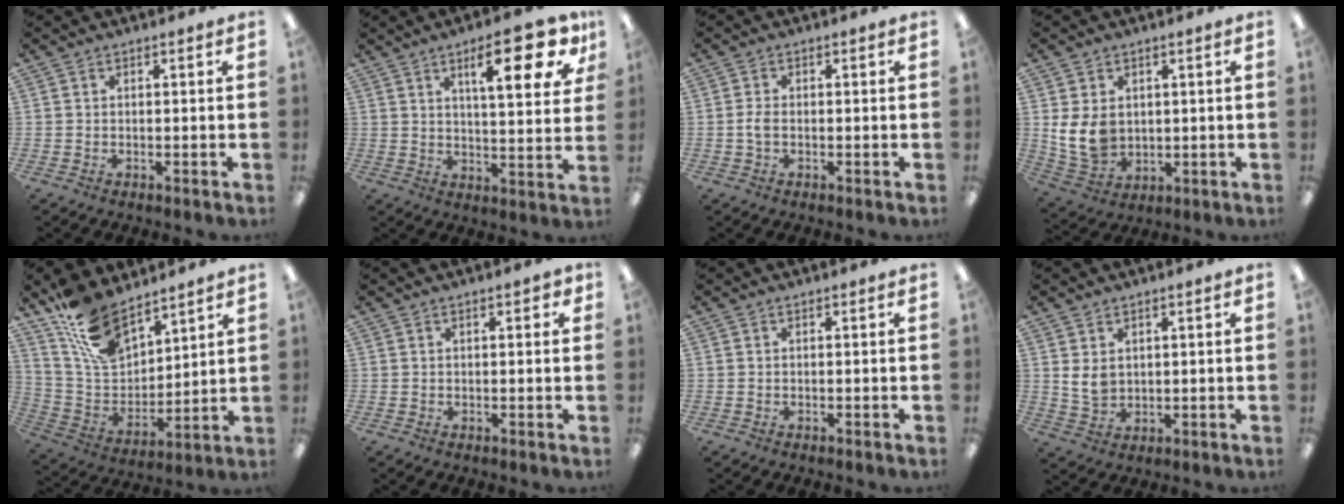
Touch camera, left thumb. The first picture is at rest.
{"total": 15.7, "force": [8.2, 4.7, 12.5], "torque": [-0.165, -0.032, 0.118]}
{"total": 2.5, "force": [-0.2, 1.4, 2.1], "torque": [-0.047, 0.002, -0.007]}
{"total": 8.9, "force": [1.5, 6.9, 5.5], "torque": [-0.124, -0.004, 0.030]}
{"total": 15.3, "force": [11.3, 7.4, 7.1], "torque": [-0.145, -0.059, 0.215]}
{"total": 2.2, "force": [1.1, 0.8, 1.7], "torque": [-0.020, -0.003, 0.015]}
{"total": 0.0}
{"total": 4.9, "force": [1.9, 3.4, 3.0], "torque": [-0.075, -0.004, 0.034]}